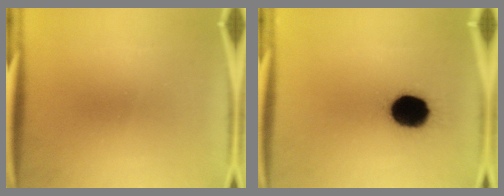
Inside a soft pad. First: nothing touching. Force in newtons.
{"total": 15.7}